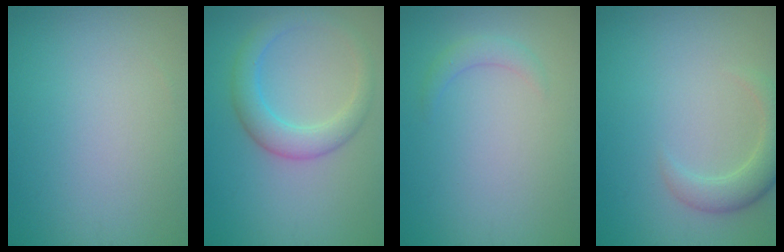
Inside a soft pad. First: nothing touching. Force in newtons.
{"total": 3.8, "press": 3.8, "slide": 0.1}
{"total": 1.4, "press": 1.4, "slide": 0.0}
{"total": 3.2, "press": 3.2, "slide": 0.3}